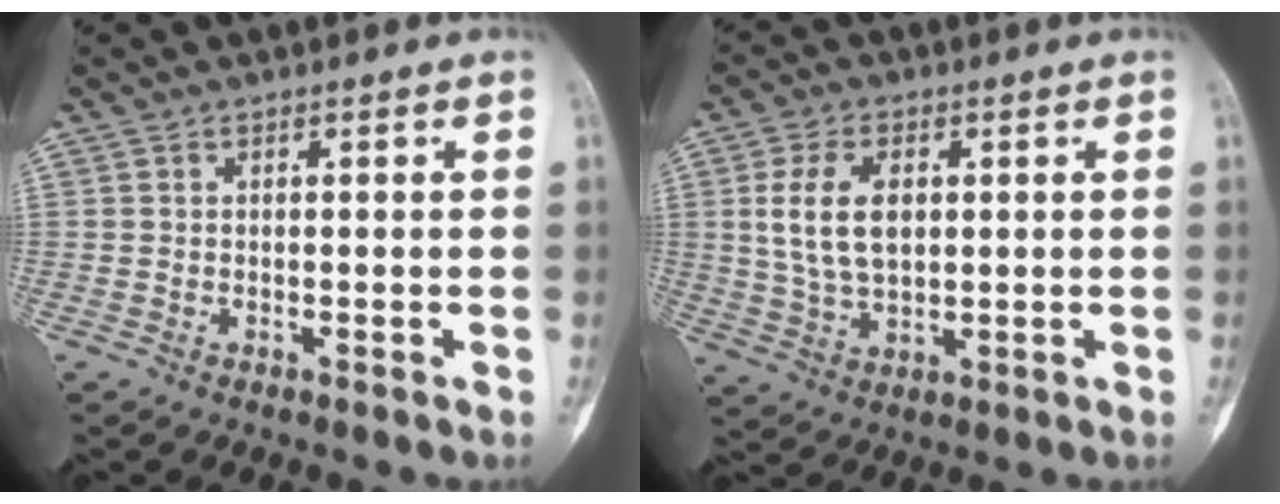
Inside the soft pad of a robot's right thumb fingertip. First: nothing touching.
{"total": 9.8, "force": [1.8, 5.8, 7.7], "torque": [-0.144, -0.002, 0.040]}